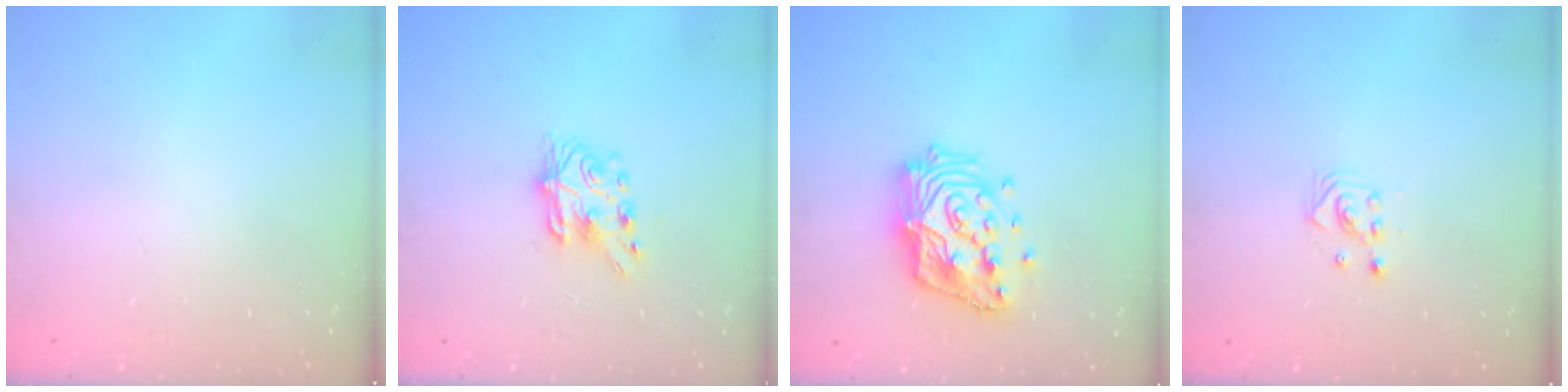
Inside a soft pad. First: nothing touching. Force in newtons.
{"total": 7.2, "press": 7.2, "slide": 0.4}
{"total": 17.5, "press": 17.4, "slide": 1.4}
{"total": 2.2, "press": 2.2, "slide": 0.2}